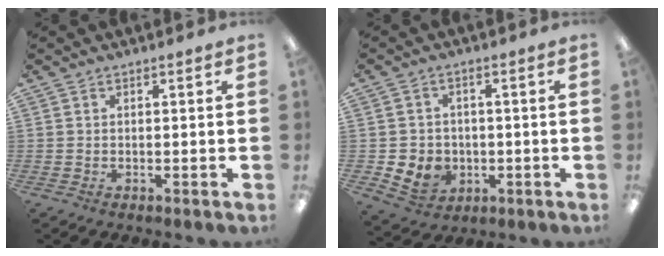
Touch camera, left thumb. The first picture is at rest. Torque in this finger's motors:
{"motor_torque": [-0.71, 0.73, 0.13, -0.19, 0.01]}